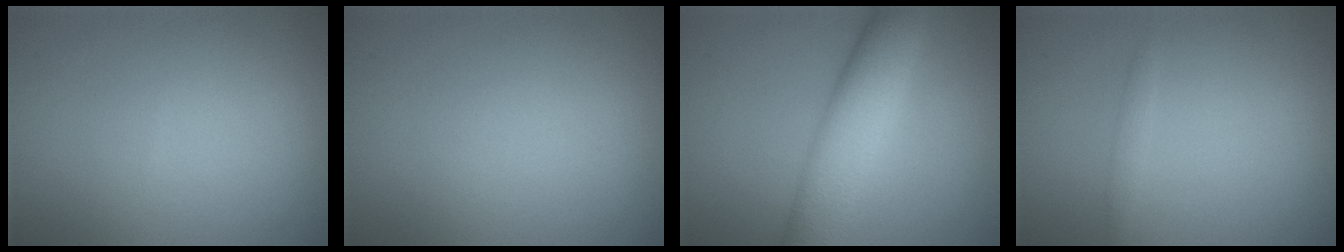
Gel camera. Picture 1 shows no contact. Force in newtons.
{"total": 0.0}
{"total": 7.3, "press": 7.3, "slide": 0.4}
{"total": 0.9, "press": 0.9, "slide": 0.0}